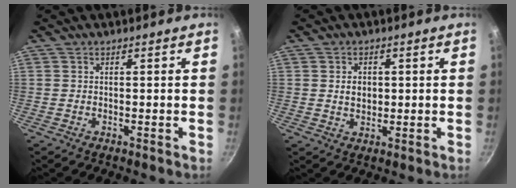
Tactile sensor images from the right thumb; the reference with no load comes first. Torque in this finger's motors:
{"motor_torque": [-0.40, 0.48, 0.02, -0.02, -0.02]}